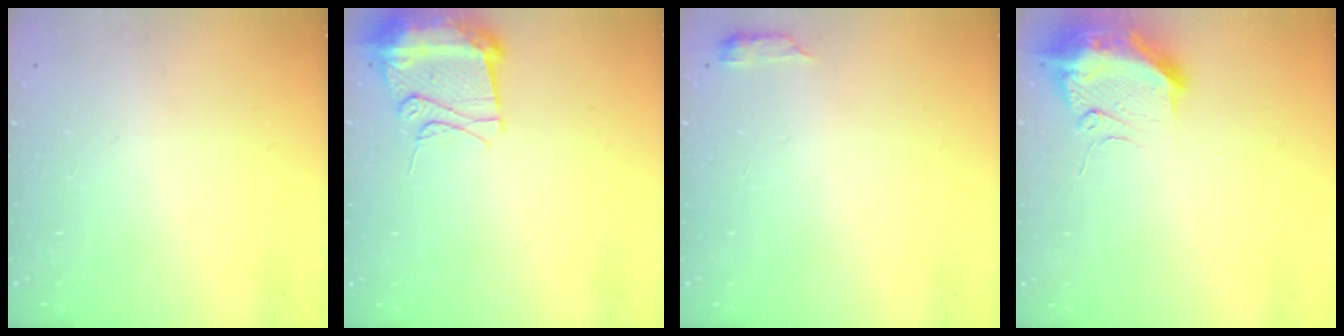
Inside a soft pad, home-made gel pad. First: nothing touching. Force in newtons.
{"total": 10.8, "press": 10.7, "slide": 1.1}
{"total": 2.6, "press": 2.6, "slide": 0.5}
{"total": 12.1, "press": 12.1, "slide": 1.3}